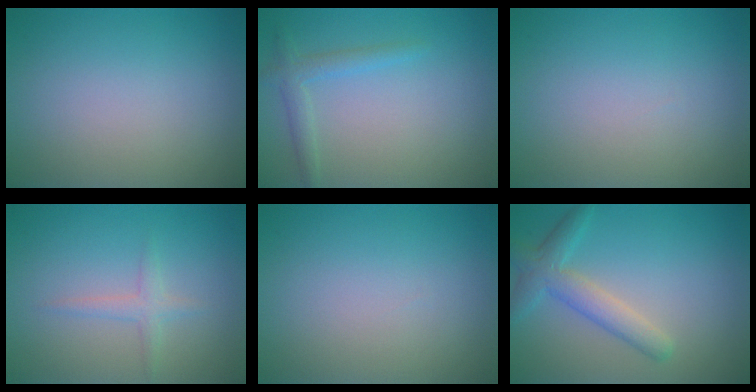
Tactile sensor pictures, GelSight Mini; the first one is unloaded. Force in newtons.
{"total": 1.9, "press": 1.9, "slide": 0.1}
{"total": 0.0}
{"total": 1.3, "press": 1.3, "slide": 0.1}
{"total": 0.0}
{"total": 3.4, "press": 3.4, "slide": 0.1}